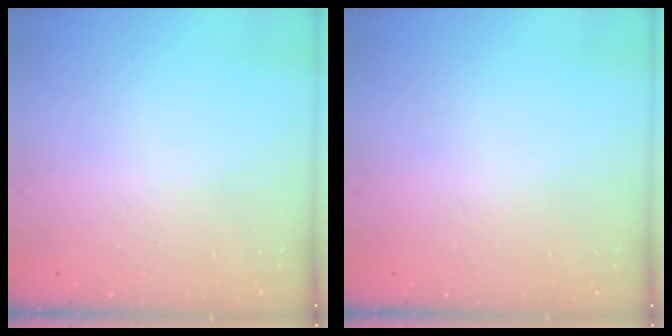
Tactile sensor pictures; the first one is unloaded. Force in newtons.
{"total": 0.0}